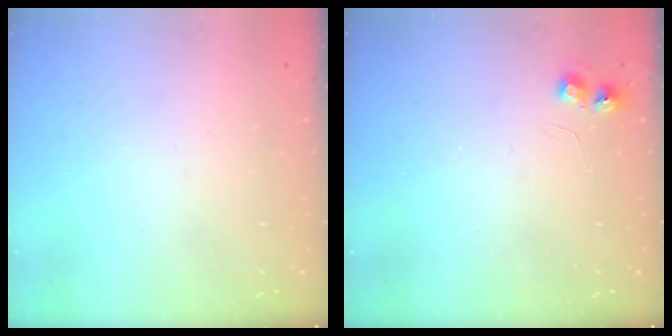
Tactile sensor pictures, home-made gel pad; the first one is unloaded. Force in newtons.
{"total": 5.7, "press": 5.6, "slide": 1.0}